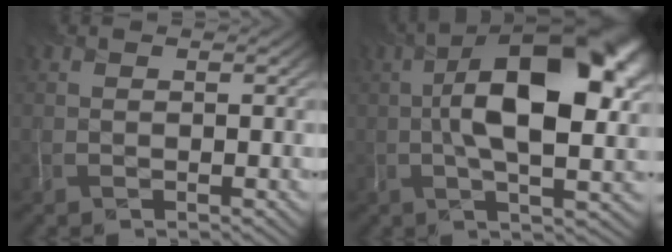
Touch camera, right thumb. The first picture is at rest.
{"total": 17.3, "force": [1.9, 7.7, 15.3], "torque": [-0.239, 0.022, 0.019]}